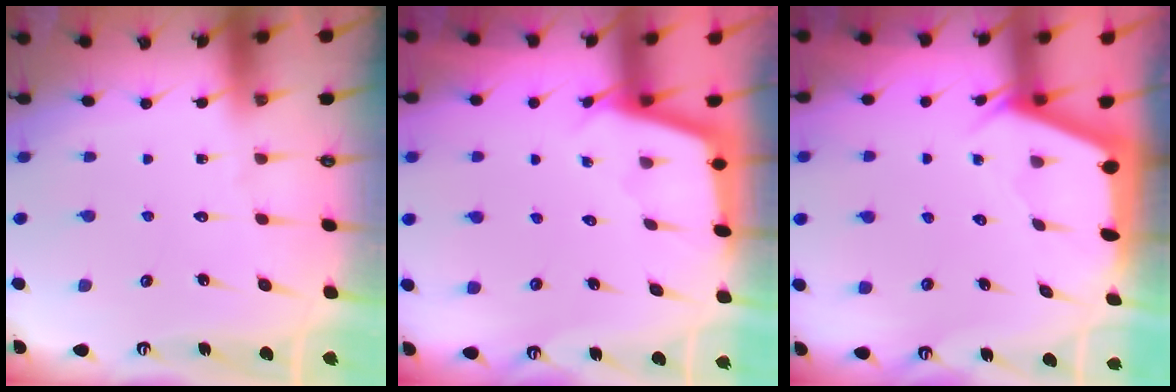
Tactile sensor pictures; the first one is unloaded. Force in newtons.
{"total": 2.4, "press": 2.4, "slide": 0.2}
{"total": 2.4, "press": 2.3, "slide": 0.4}